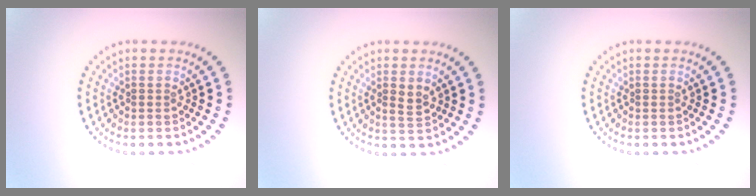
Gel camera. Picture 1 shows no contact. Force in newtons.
{"total": 1.6, "press": 1.5, "slide": 0.7}
{"total": 0.0}